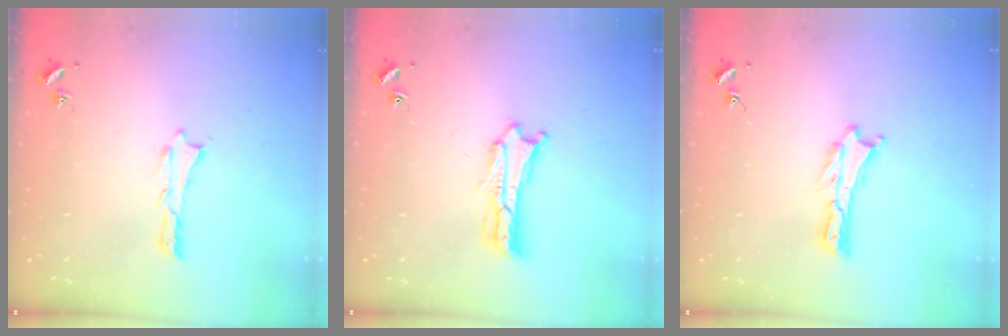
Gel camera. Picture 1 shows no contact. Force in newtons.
{"total": 1.2, "press": 1.2, "slide": 0.2}
{"total": 0.0}